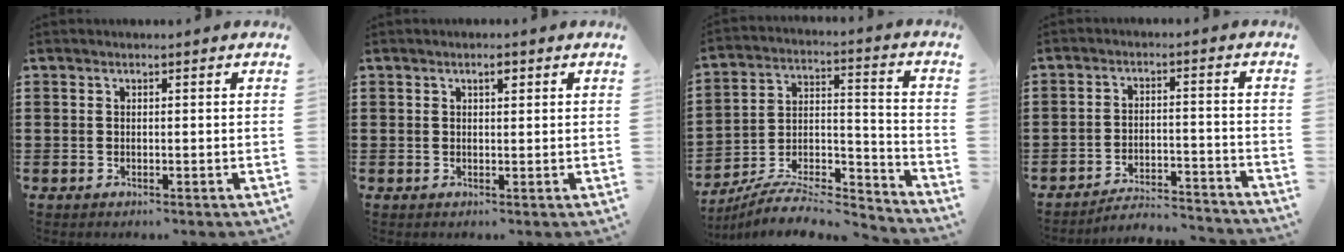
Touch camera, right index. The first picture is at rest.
{"total": 1.5, "force": [0.8, 0.6, 1.2], "torque": [-0.018, 0.002, 0.012]}
{"total": 7.6, "force": [-6.9, 1.7, 2.7], "torque": [-0.043, 0.008, -0.135]}
{"total": 4.2, "force": [-4.1, 0.2, 0.7], "torque": [-0.018, 0.002, -0.085]}